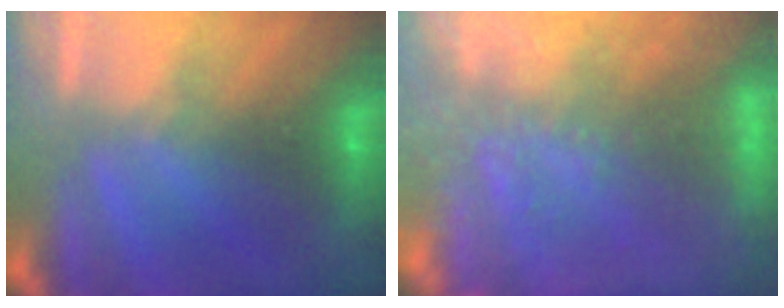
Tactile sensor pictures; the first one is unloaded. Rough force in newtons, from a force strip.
{"total": 5.7}